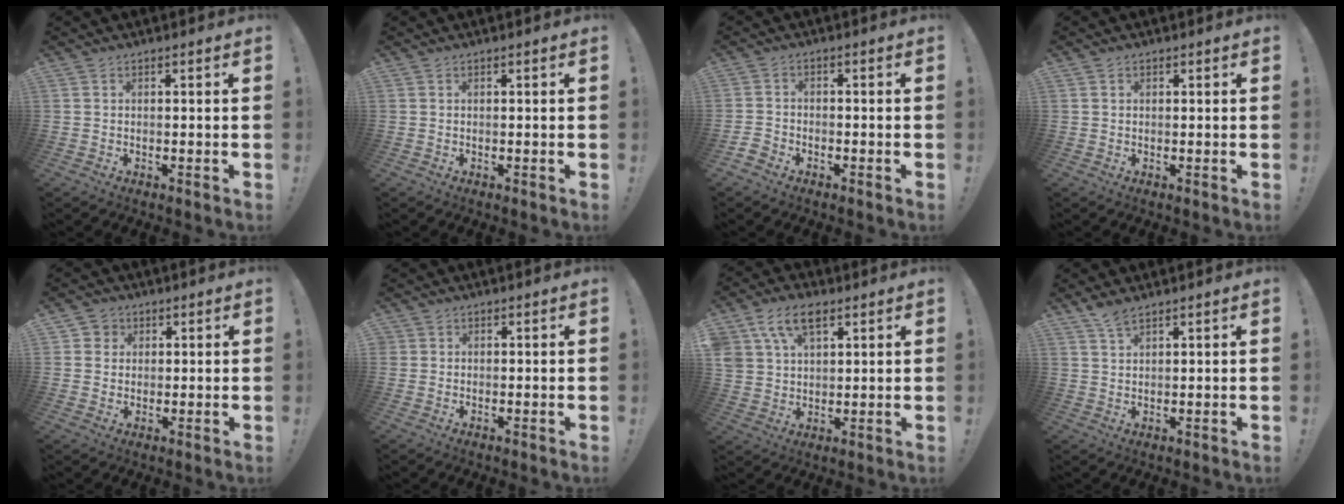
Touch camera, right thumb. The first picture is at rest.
{"total": 0.0}
{"total": 3.1, "force": [-2.4, 1.8, 1.0], "torque": [-0.033, 0.007, -0.046]}
{"total": 0.6, "force": [0.3, 0.5, 0.0], "torque": [0.005, -0.002, 0.005]}
{"total": 4.1, "force": [0.9, 3.9, 0.8], "torque": [-0.012, 0.000, 0.018]}
{"total": 1.1, "force": [0.4, 1.0, 0.0], "torque": [-0.009, 0.004, 0.008]}
{"total": 10.4, "force": [5.8, 6.5, 5.7], "torque": [-0.104, -0.010, 0.112]}
{"total": 3.9, "force": [3.0, 0.9, 2.3], "torque": [-0.046, -0.013, 0.054]}